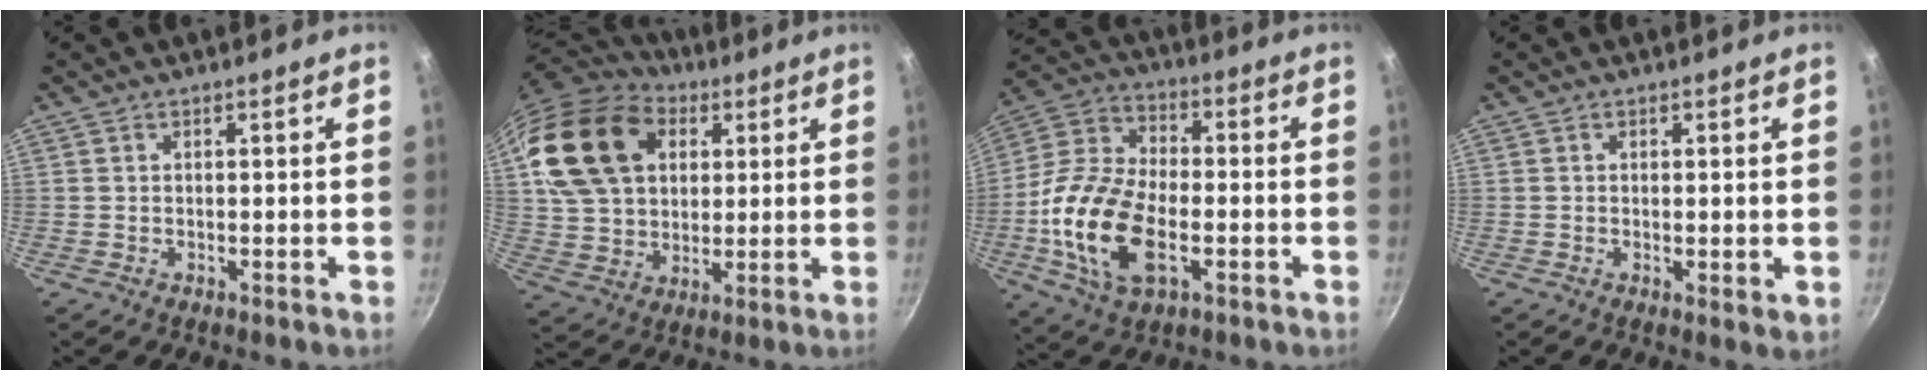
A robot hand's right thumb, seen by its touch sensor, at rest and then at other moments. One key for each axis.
{"total": 20.8, "fx": 6.8, "fy": 15.3, "fz": 12.4, "tx": -0.211, "ty": 0.007, "tz": 0.126}
{"total": 18.8, "fx": -4.5, "fy": 10.5, "fz": 15.0, "tx": -0.289, "ty": 0.021, "tz": -0.095}
{"total": 2.0, "fx": 0.0, "fy": 0.5, "fz": 1.9, "tx": -0.028, "ty": -0.008, "tz": -0.001}